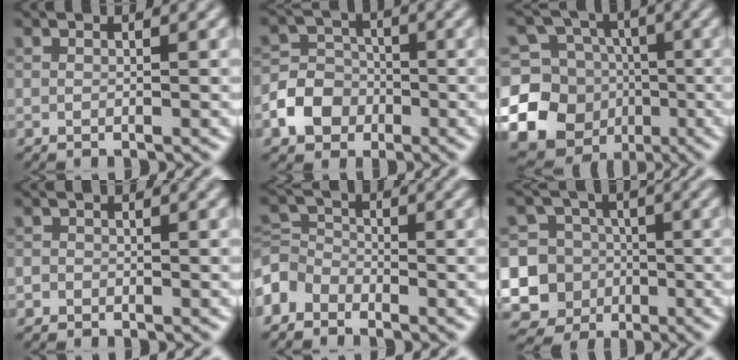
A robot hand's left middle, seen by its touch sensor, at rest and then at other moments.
{"total": 4.7, "force": [-1.9, 3.9, 1.7], "torque": [-0.014, 0.000, -0.054]}
{"total": 18.4, "force": [-5.3, 17.0, 4.7], "torque": [-0.138, -0.031, -0.100]}
{"total": 0.7, "force": [-0.3, 0.6, 0.1], "torque": [0.002, -0.004, -0.006]}
{"total": 2.9, "force": [-2.1, 1.9, 0.7], "torque": [-0.019, 0.004, -0.059]}
{"total": 11.6, "force": [-2.9, 11.0, 2.0], "torque": [-0.072, -0.005, -0.058]}